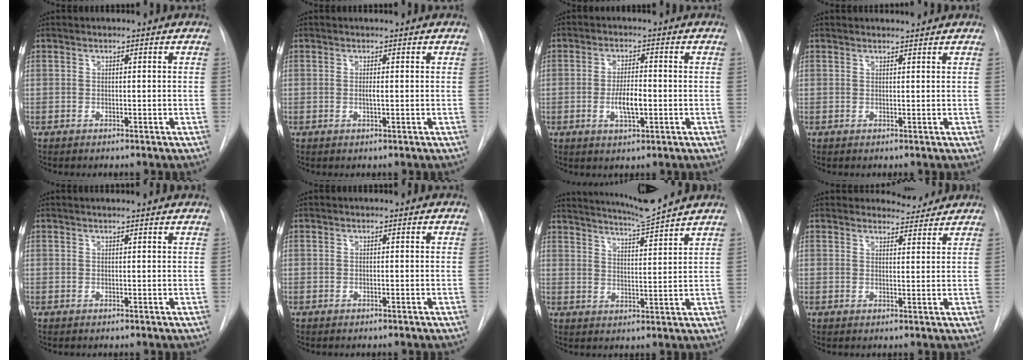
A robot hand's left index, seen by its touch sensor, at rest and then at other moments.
{"total": 0.9, "force": [-0.7, 0.0, 0.6], "torque": [-0.014, -0.005, -0.009]}
{"total": 4.7, "force": [-1.8, 1.3, 4.2], "torque": [-0.077, -0.008, -0.026]}
{"total": 0.6, "force": [0.6, 0.0, -0.1], "torque": [-0.004, -0.001, 0.013]}
{"total": 3.5, "force": [3.2, 0.0, 1.4], "torque": [-0.017, 0.013, 0.031]}
{"total": 0.0}
{"total": 6.4, "force": [6.0, -1.3, 1.7], "torque": [-0.038, -0.010, 0.098]}
{"total": 2.7, "force": [2.6, 0.8, -0.4], "torque": [0.004, -0.012, 0.033]}